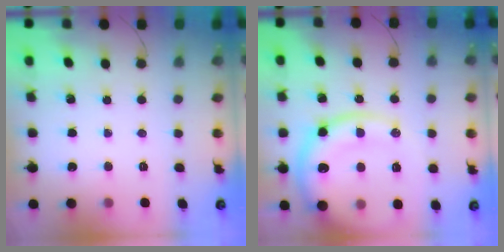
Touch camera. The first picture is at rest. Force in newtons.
{"total": 17.1, "press": 16.9, "slide": 2.7}